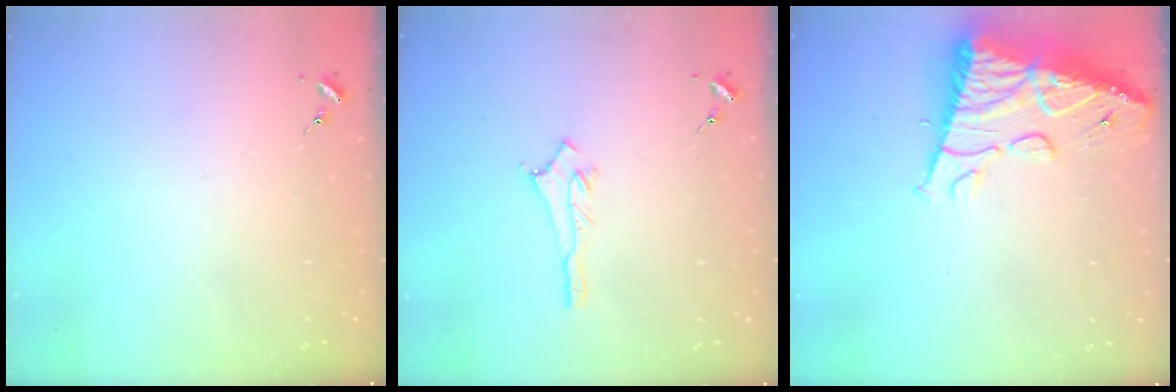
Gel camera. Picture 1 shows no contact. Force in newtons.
{"total": 2.9, "press": 2.9, "slide": 0.3}
{"total": 16.3, "press": 16.3, "slide": 1.7}